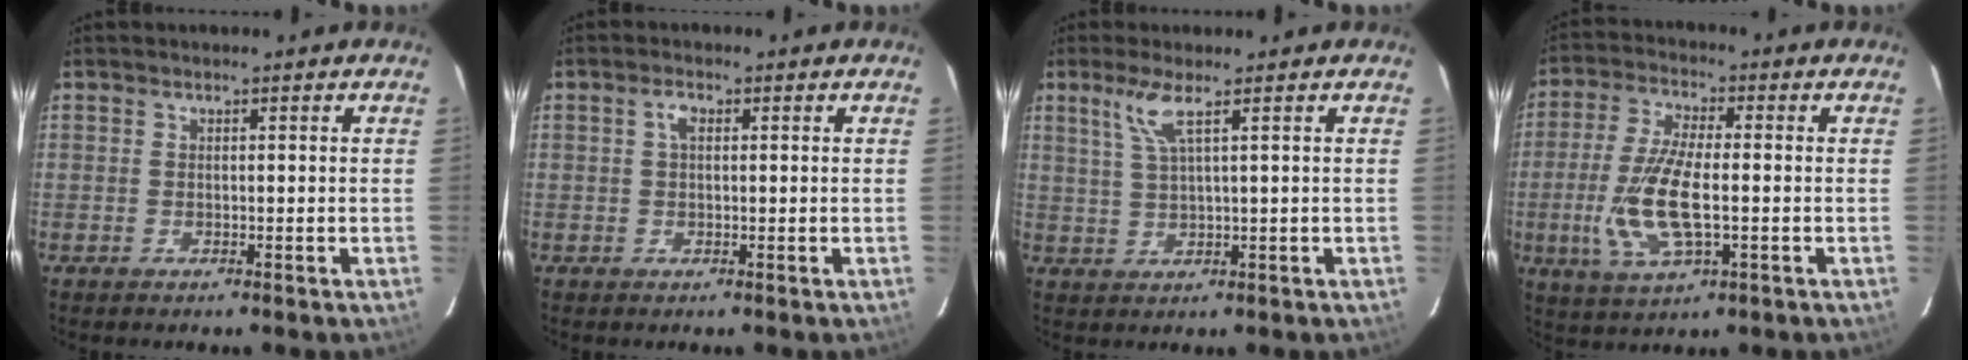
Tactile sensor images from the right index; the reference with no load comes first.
{"total": 1.8, "force": [0.5, 1.0, 1.5], "torque": [-0.030, 0.007, 0.007]}
{"total": 4.2, "force": [2.2, -0.3, 3.5], "torque": [-0.075, -0.001, 0.052]}
{"total": 12.1, "force": [-2.2, 4.1, 11.2], "torque": [-0.237, -0.009, -0.041]}